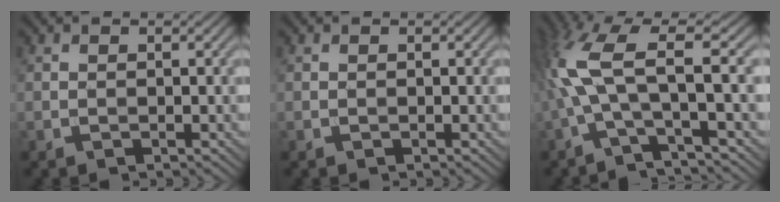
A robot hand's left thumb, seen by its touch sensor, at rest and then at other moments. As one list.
[{"total": 0.0}, {"total": 10.1, "force": [-0.1, 2.2, 9.9], "torque": [-0.211, 0.026, -0.018]}]